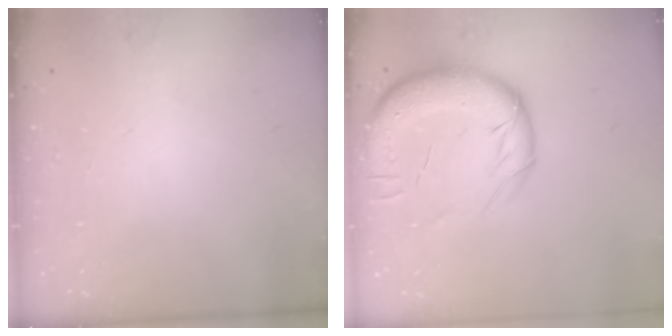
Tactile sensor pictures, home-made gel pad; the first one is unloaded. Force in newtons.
{"total": 16.1, "press": 15.9, "slide": 2.5}